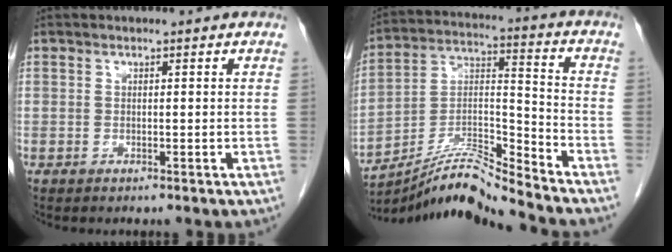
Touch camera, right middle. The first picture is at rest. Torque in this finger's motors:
{"motor_torque": [-0.10, -0.52, 0.04, 0.04]}